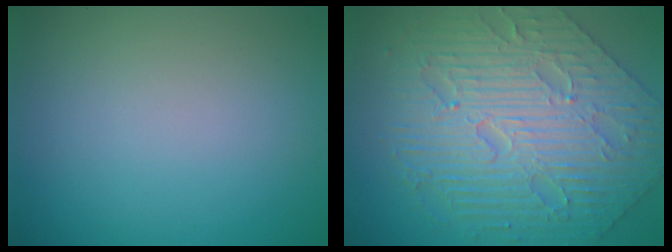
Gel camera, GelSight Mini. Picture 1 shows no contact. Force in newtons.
{"total": 8.3, "press": 6.7, "slide": 4.8}